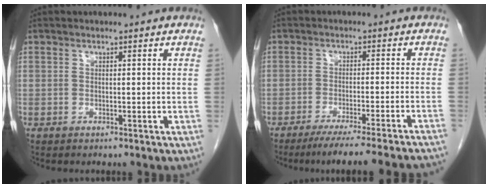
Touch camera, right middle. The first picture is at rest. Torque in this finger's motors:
{"motor_torque": [1.07, -1.07, 0.14, 0.09]}